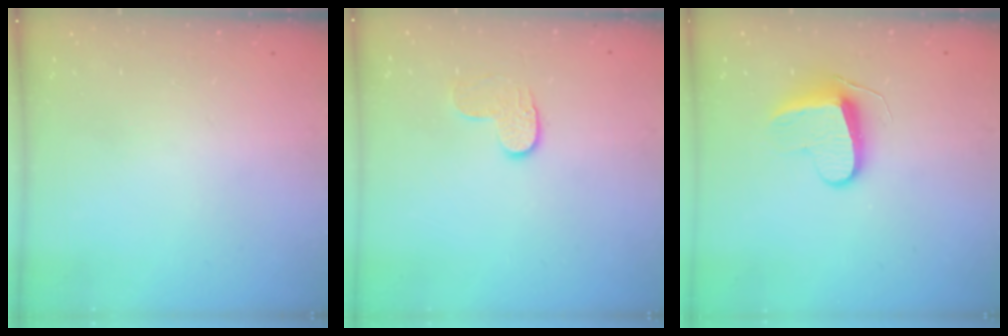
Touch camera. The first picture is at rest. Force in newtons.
{"total": 6.3, "press": 6.3, "slide": 0.4}
{"total": 8.8, "press": 8.8, "slide": 0.2}